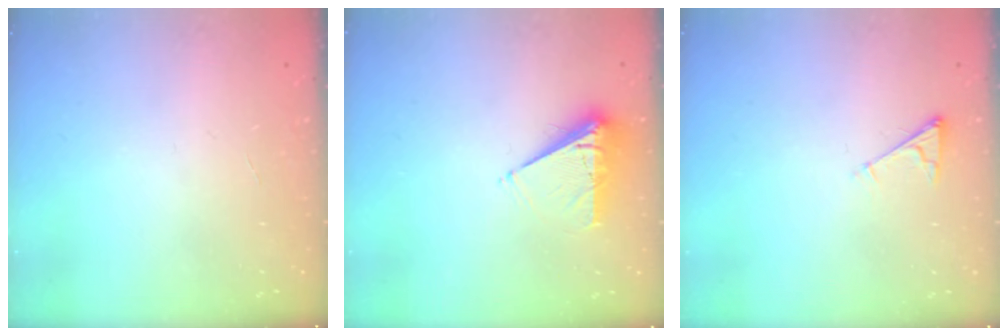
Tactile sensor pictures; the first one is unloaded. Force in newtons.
{"total": 8.0, "press": 8.0, "slide": 0.5}
{"total": 2.8, "press": 2.7, "slide": 0.4}